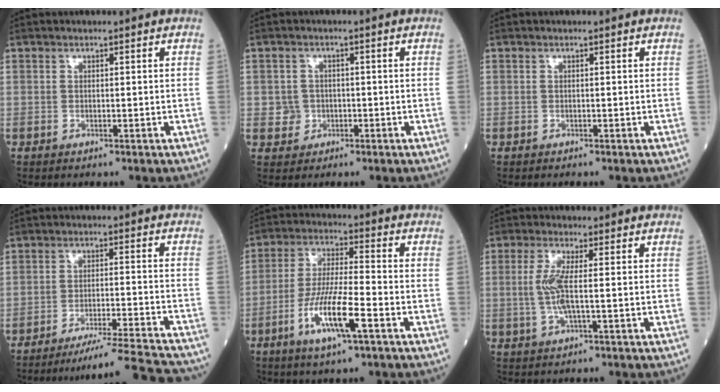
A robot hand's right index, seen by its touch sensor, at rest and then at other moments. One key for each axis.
{"total": 2.6, "fx": -0.6, "fy": 2.5, "fz": 0.2, "tx": 0.006, "ty": 0.010, "tz": -0.008}
{"total": 0.0}
{"total": 15.5, "fx": -14.8, "fy": -1.6, "fz": 4.5, "tx": -0.052, "ty": -0.017, "tz": -0.210}
{"total": 10.8, "fx": -4.5, "fy": 1.2, "fz": 9.7, "tx": -0.191, "ty": -0.012, "tz": -0.085}
{"total": 4.8, "fx": 0.0, "fy": 0.6, "fz": 4.8, "tx": -0.107, "ty": -0.001, "tz": -0.003}